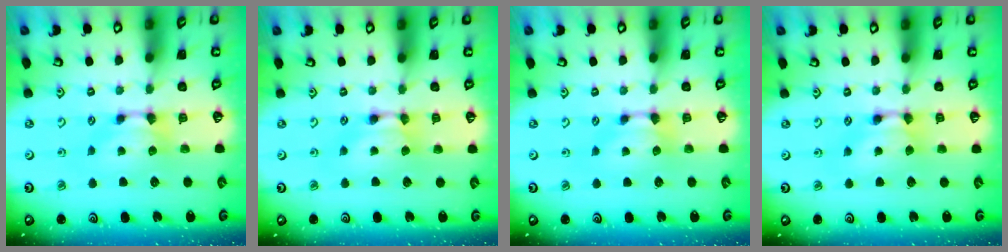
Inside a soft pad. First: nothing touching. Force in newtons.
{"total": 1.7, "press": 1.7, "slide": 0.1}
{"total": 0.6, "press": 0.2, "slide": 0.6}
{"total": 1.5, "press": 1.5, "slide": 0.1}